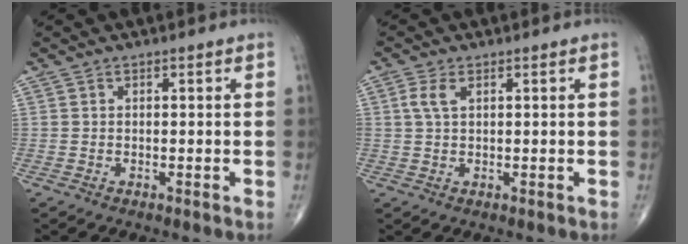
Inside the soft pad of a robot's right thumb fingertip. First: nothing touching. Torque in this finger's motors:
{"motor_torque": [-0.12, 0.14, 0.30, 0.31, 0.04]}